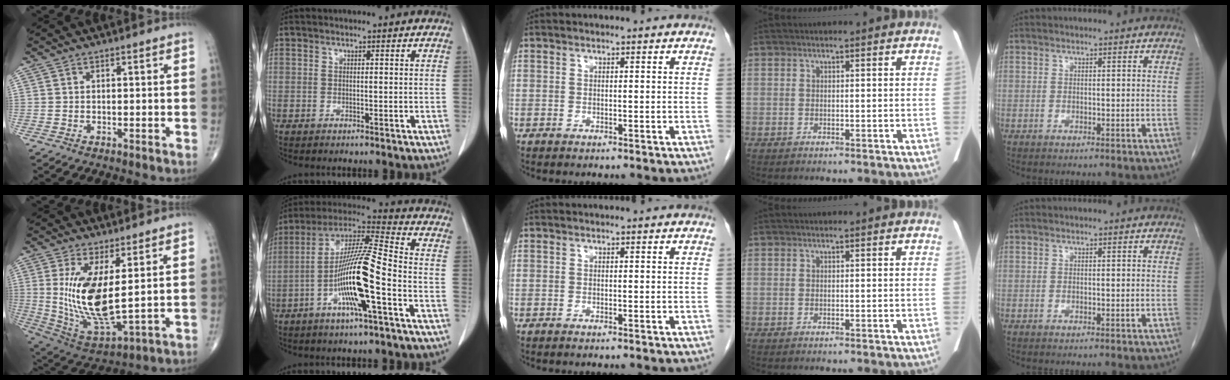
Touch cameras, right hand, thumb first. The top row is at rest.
{"thumb": {"total": 15.2, "force": [2.5, 5.3, 14.1], "torque": [-0.281, -0.034, 0.067]}, "index": {"total": 14.6, "force": [-4.7, 0.5, 13.8], "torque": [-0.265, 0.005, -0.092]}}